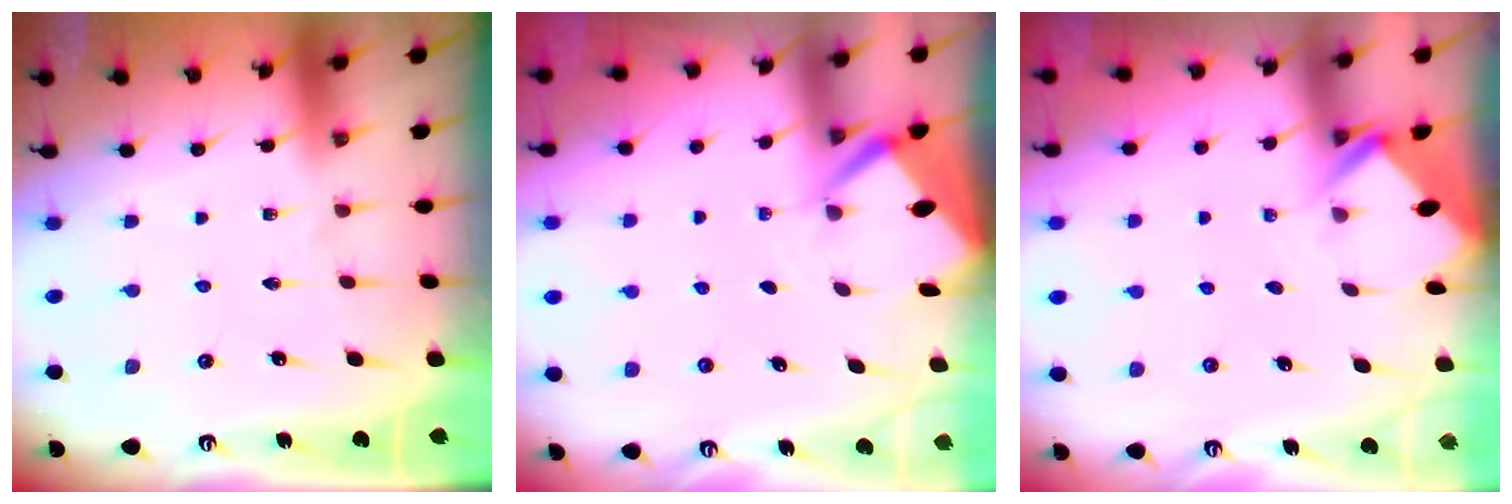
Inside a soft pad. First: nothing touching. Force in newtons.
{"total": 2.7, "press": 2.7, "slide": 0.3}
{"total": 2.7, "press": 2.7, "slide": 0.2}